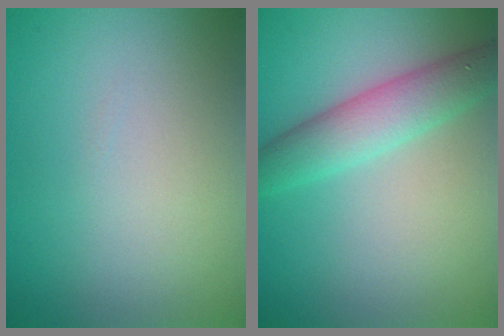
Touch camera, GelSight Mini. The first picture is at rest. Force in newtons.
{"total": 4.3, "press": 4.3, "slide": 0.2}